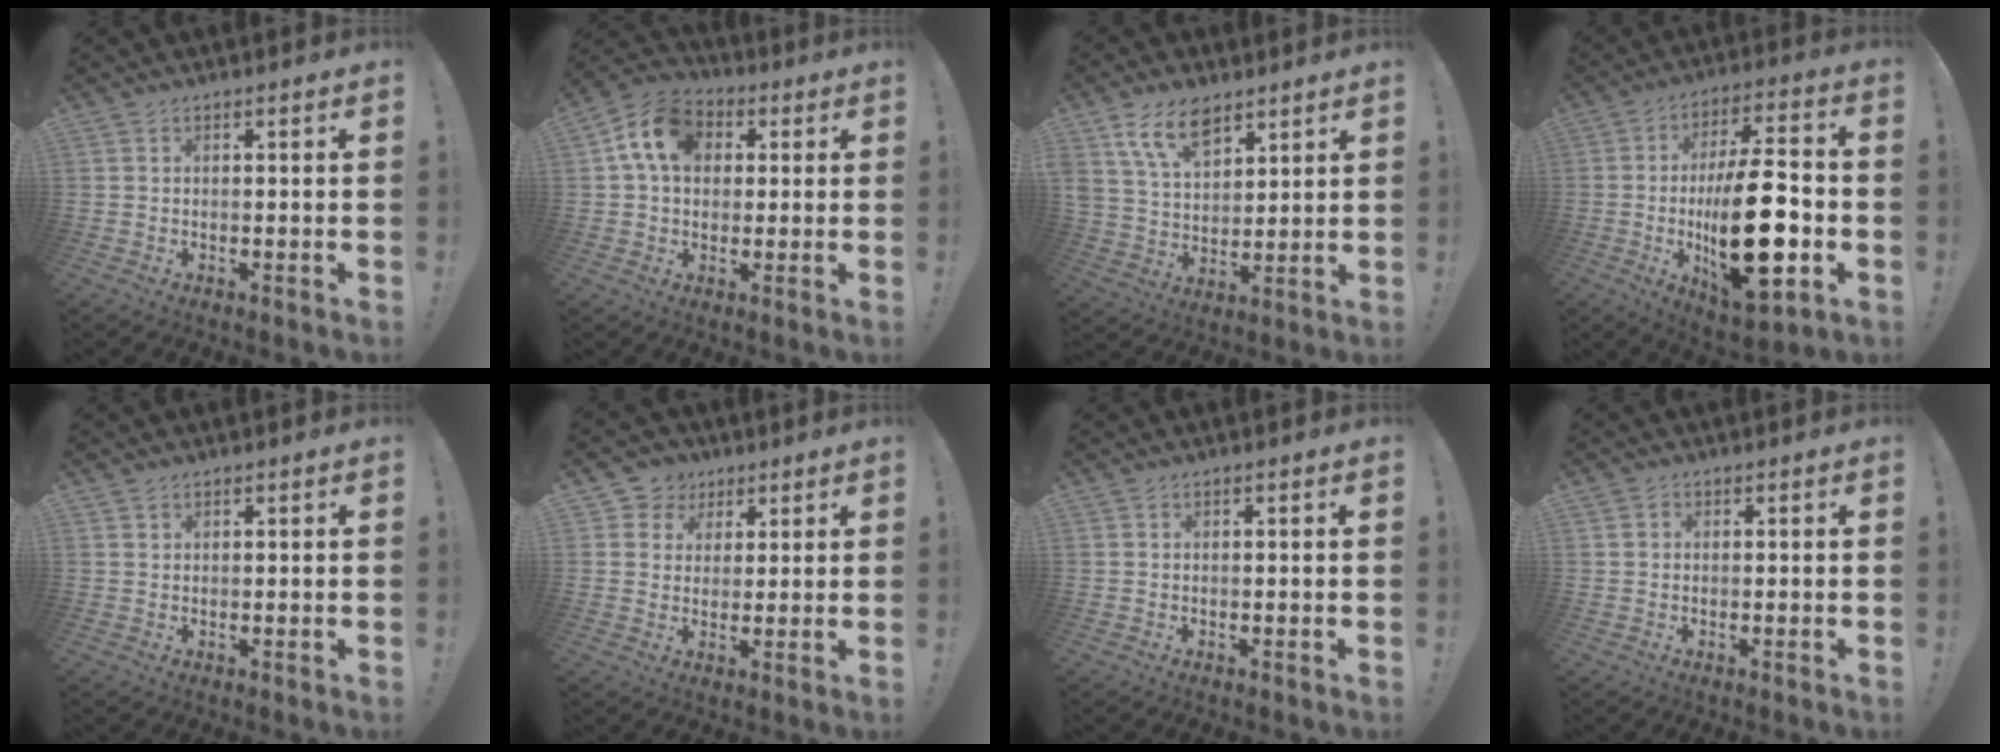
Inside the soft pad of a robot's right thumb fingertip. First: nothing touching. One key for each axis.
{"total": 13.6, "fx": 4.1, "fy": 10.2, "fz": 8.0, "tx": -0.121, "ty": 0.005, "tz": 0.081}
{"total": 12.8, "fx": 8.3, "fy": 7.0, "fz": 6.8, "tx": -0.131, "ty": -0.034, "tz": 0.159}
{"total": 24.7, "fx": -3.8, "fy": 9.6, "fz": 22.5, "tx": -0.391, "ty": 0.005, "tz": -0.053}
{"total": 0.9, "fx": 0.7, "fy": 0.5, "fz": 0.2, "tx": -0.004, "ty": 0.000, "tz": 0.014}
{"total": 6.5, "fx": 2.2, "fy": 6.1, "fz": 0.9, "tx": -0.006, "ty": -0.013, "tz": 0.044}
{"total": 0.0}
{"total": 0.9, "fx": 0.0, "fy": 0.9, "fz": 0.1, "tx": -0.006, "ty": 0.004, "tz": 0.001}